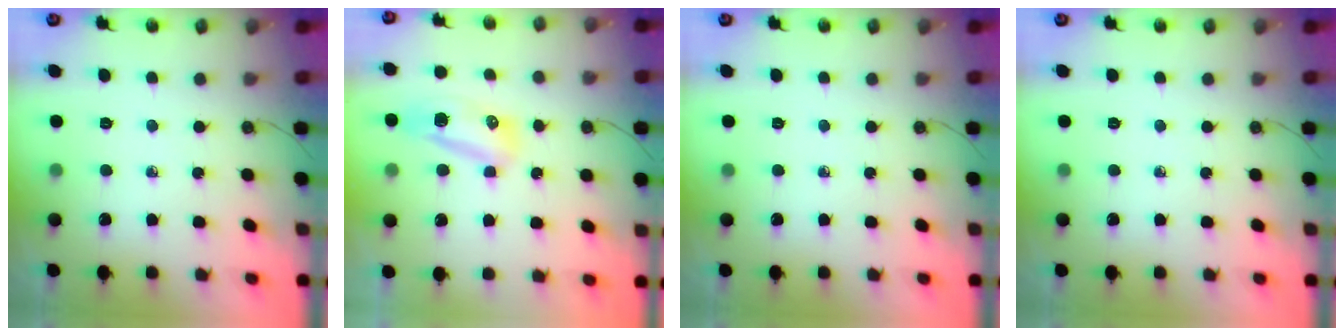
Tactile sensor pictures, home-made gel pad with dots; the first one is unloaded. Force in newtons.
{"total": 8.4, "press": 8.2, "slide": 2.0}
{"total": 0.0}
{"total": 0.0}